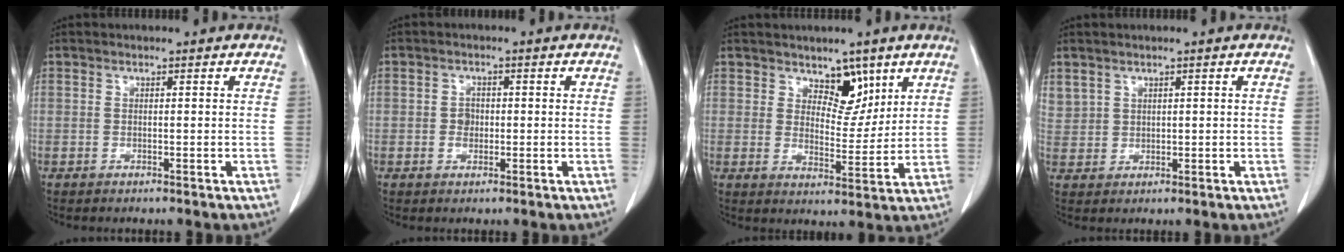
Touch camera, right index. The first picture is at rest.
{"total": 1.9, "force": [-0.2, 1.6, 1.0], "torque": [-0.016, 0.004, -0.003]}
{"total": 5.8, "force": [3.8, 3.1, 3.1], "torque": [-0.035, -0.007, 0.064]}
{"total": 3.2, "force": [1.9, 2.5, 0.7], "torque": [-0.015, 0.009, 0.048]}